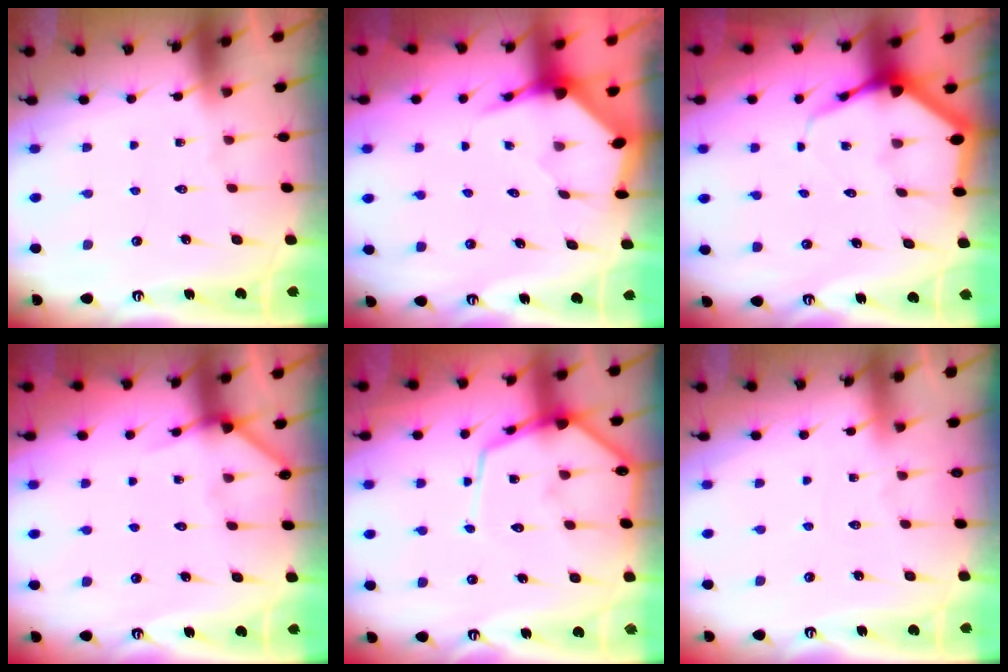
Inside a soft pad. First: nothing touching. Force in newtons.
{"total": 3.7, "press": 3.6, "slide": 0.4}
{"total": 5.8, "press": 5.8, "slide": 0.7}
{"total": 4.2, "press": 4.2, "slide": 0.3}
{"total": 12.6, "press": 12.6, "slide": 1.0}
{"total": 2.1, "press": 2.1, "slide": 0.2}